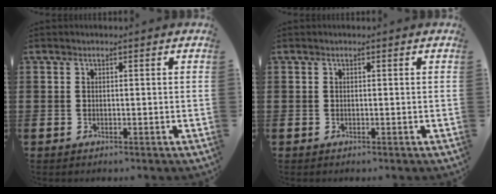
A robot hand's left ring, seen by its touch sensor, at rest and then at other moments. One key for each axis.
{"total": 0.0}